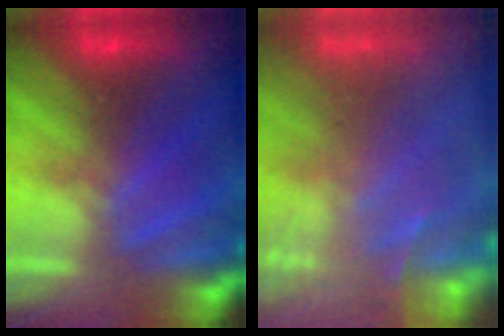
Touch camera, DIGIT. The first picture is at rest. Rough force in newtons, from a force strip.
{"total": 7.3}